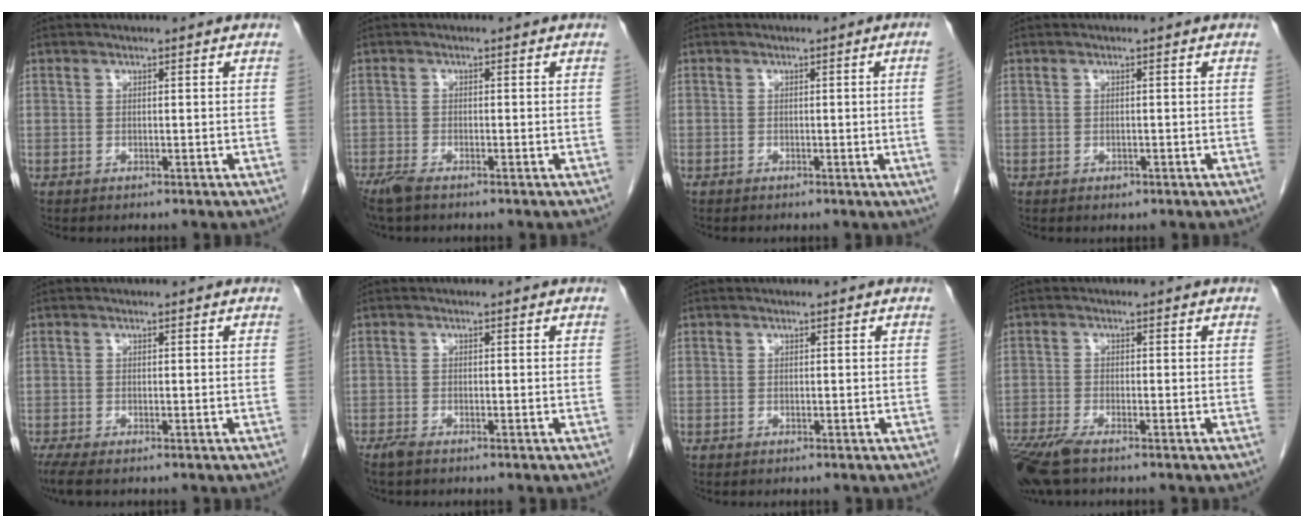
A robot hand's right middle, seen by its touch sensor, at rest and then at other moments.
{"total": 3.1, "force": [-2.4, 0.6, 1.9], "torque": [-0.044, -0.010, -0.045]}
{"total": 2.9, "force": [-0.3, -1.1, 2.7], "torque": [-0.027, -0.002, -0.002]}
{"total": 0.6, "force": [-0.3, 0.4, 0.3], "torque": [-0.005, 0.001, -0.003]}
{"total": 2.8, "force": [-2.1, 0.4, 1.7], "torque": [-0.034, -0.011, -0.037]}
{"total": 1.6, "force": [-1.3, 0.2, 0.9], "torque": [-0.024, -0.006, -0.025]}
{"total": 0.0}
{"total": 6.3, "force": [-4.7, 1.1, 4.2], "torque": [-0.083, -0.017, -0.086]}